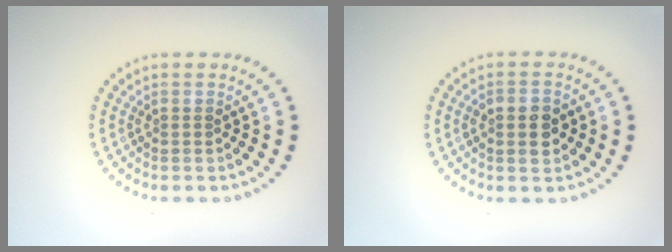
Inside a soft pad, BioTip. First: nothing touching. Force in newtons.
{"total": 3.3, "press": 3.3, "slide": 0.2}